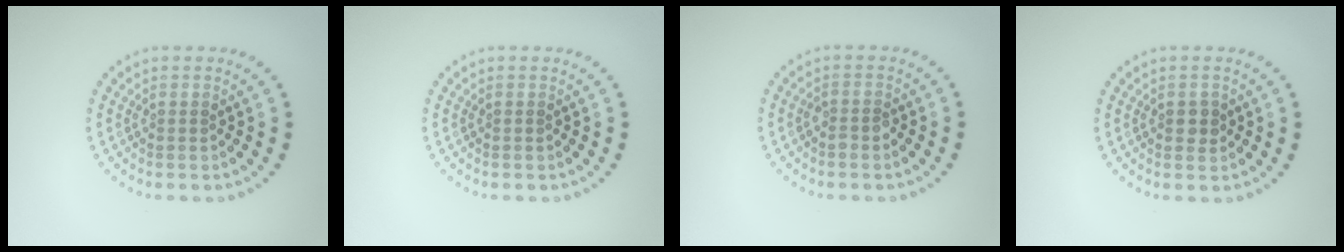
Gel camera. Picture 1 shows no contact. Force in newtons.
{"total": 0.0}
{"total": 1.1, "press": 1.0, "slide": 0.4}
{"total": 1.4, "press": 1.4, "slide": 0.1}